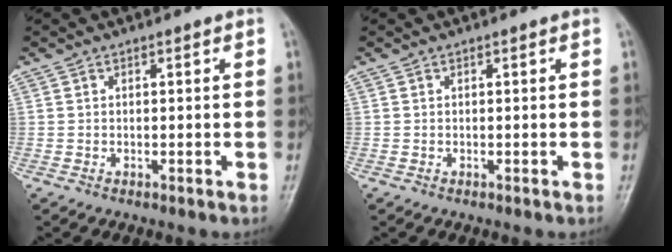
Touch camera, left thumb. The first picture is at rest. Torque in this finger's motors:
{"motor_torque": [0.00, 0.00, -0.05, -0.05, 0.00]}